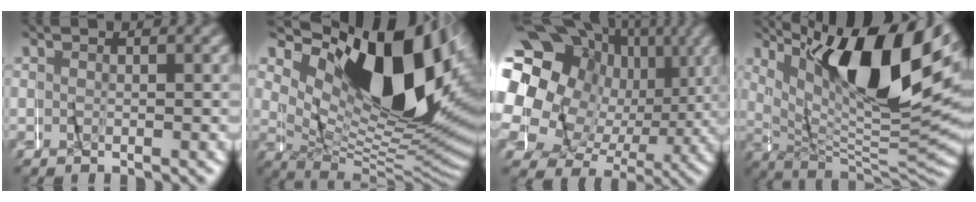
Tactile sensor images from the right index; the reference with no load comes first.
{"total": 17.6, "force": [3.7, 8.3, 15.0], "torque": [-0.209, 0.021, 0.048]}
{"total": 19.1, "force": [2.5, 15.1, 11.4], "torque": [-0.213, -0.010, 0.028]}
{"total": 15.3, "force": [4.8, 5.7, 13.4], "torque": [-0.203, 0.029, 0.065]}